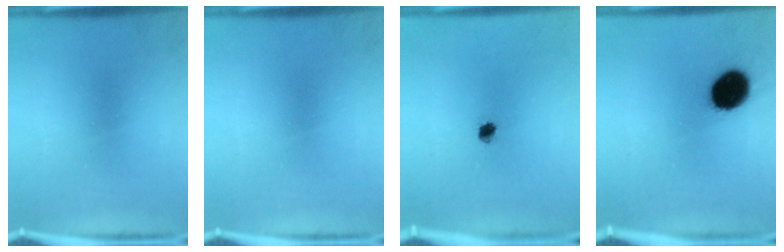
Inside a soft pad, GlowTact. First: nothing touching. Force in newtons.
{"total": 0.0}
{"total": 2.1}
{"total": 13.5}